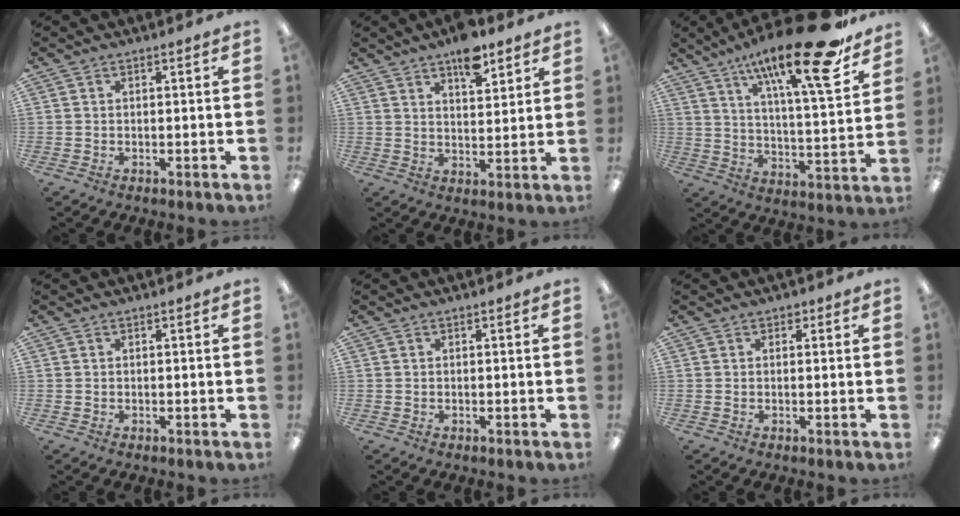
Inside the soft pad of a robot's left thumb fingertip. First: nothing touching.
{"total": 8.7, "force": [6.3, 3.4, 4.8], "torque": [-0.062, -0.038, 0.106]}
{"total": 22.9, "force": [15.5, 4.5, 16.2], "torque": [-0.255, -0.100, 0.241]}
{"total": 0.0}
{"total": 0.0}
{"total": 1.2, "force": [0.7, 0.9, 0.5], "torque": [0.006, -0.005, 0.009]}